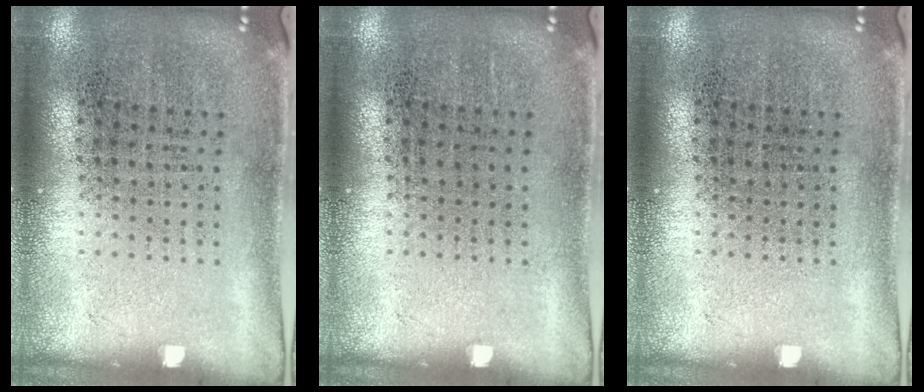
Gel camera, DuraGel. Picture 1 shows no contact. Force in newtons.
{"total": 0.0}
{"total": 0.0}